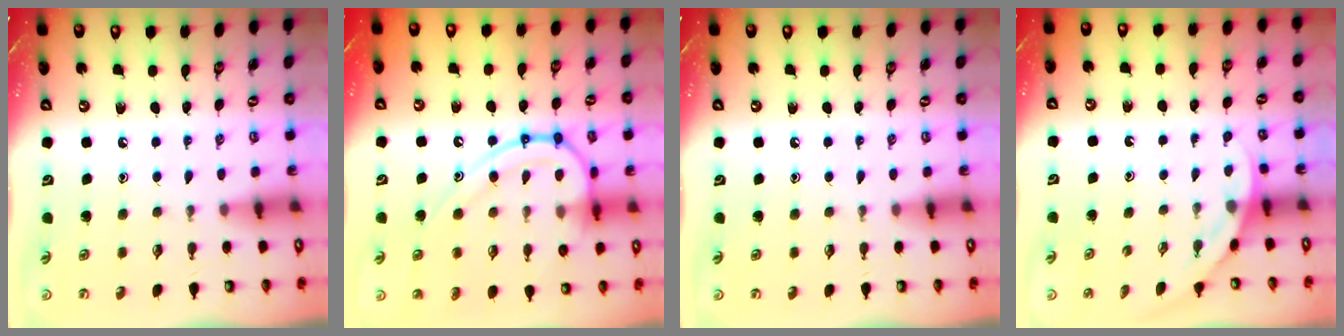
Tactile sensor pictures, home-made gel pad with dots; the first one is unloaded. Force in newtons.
{"total": 15.6, "press": 15.6, "slide": 0.9}
{"total": 0.0}
{"total": 2.6, "press": 2.6, "slide": 0.1}